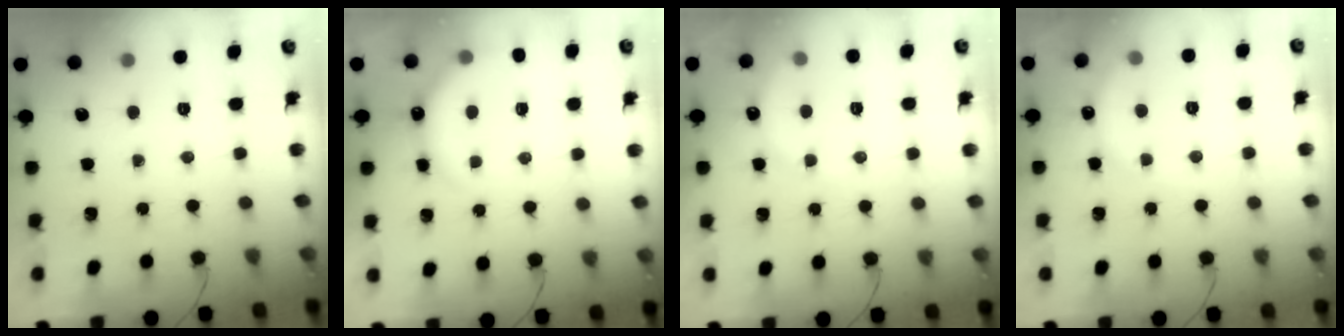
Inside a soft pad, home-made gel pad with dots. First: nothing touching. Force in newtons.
{"total": 6.4, "press": 6.4, "slide": 0.4}
{"total": 6.4, "press": 6.3, "slide": 1.2}
{"total": 5.4, "press": 5.4, "slide": 0.9}